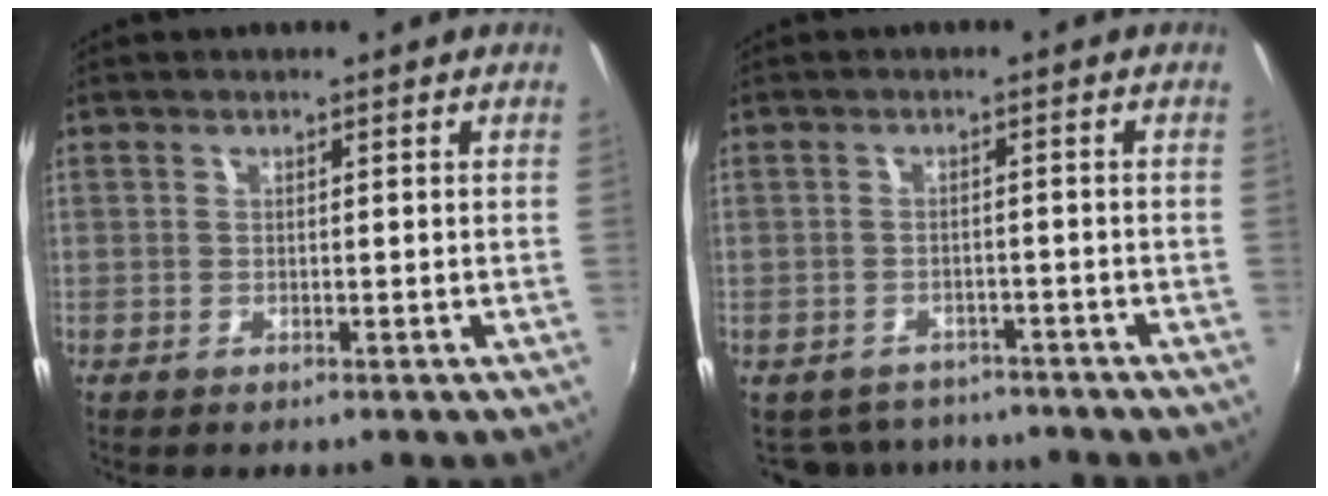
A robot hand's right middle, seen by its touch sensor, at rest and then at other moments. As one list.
[{"total": 6.9, "force": [-6.0, 3.2, 1.2], "torque": [-0.040, -0.007, -0.085]}]